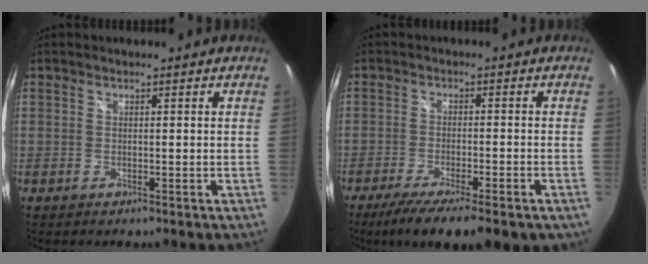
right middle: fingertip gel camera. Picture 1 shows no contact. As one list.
[{"total": 13.1, "force": [-9.7, 2.1, 8.5], "torque": [-0.157, -0.043, -0.149]}]